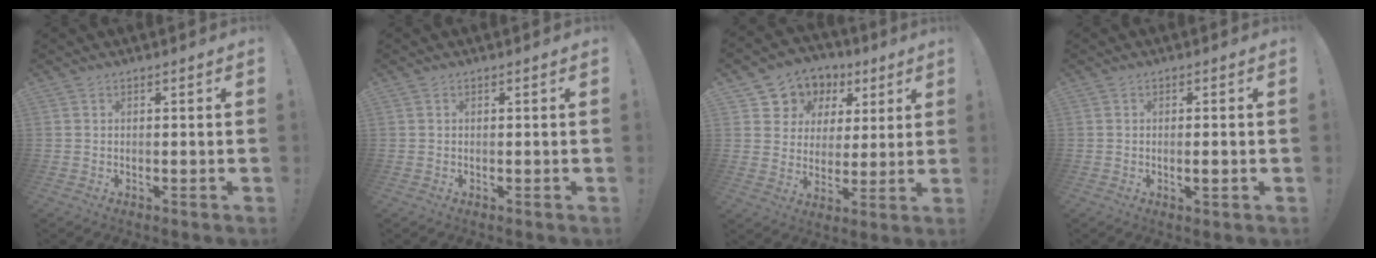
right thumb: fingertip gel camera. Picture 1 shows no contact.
{"total": 0.0}
{"total": 8.9, "force": [4.0, 7.8, 1.7], "torque": [-0.030, -0.030, 0.083]}
{"total": 2.4, "force": [-0.6, 0.0, 2.4], "torque": [-0.039, 0.000, -0.010]}